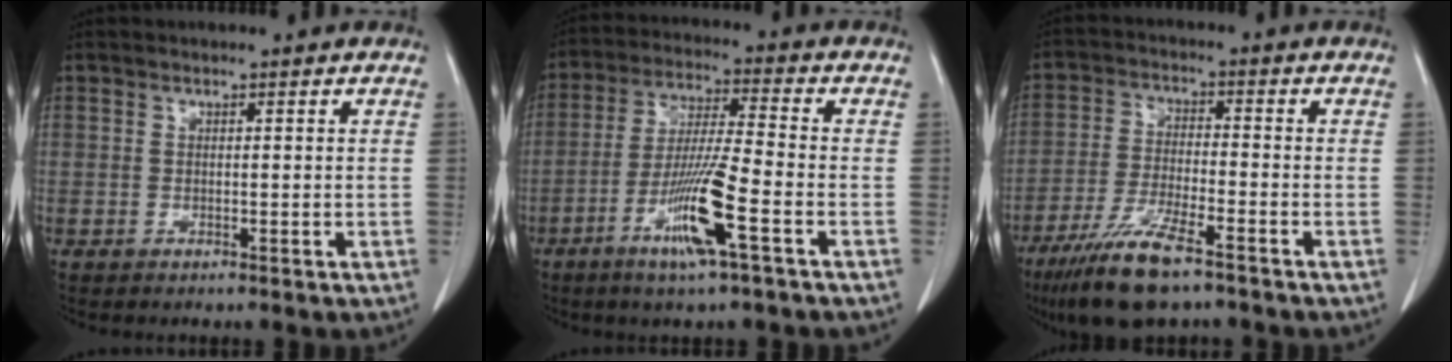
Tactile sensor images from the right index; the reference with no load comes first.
{"total": 11.2, "force": [-4.9, -0.2, 10.0], "torque": [-0.194, -0.016, -0.097]}
{"total": 10.4, "force": [-7.2, 1.7, 7.3], "torque": [-0.146, -0.026, -0.131]}